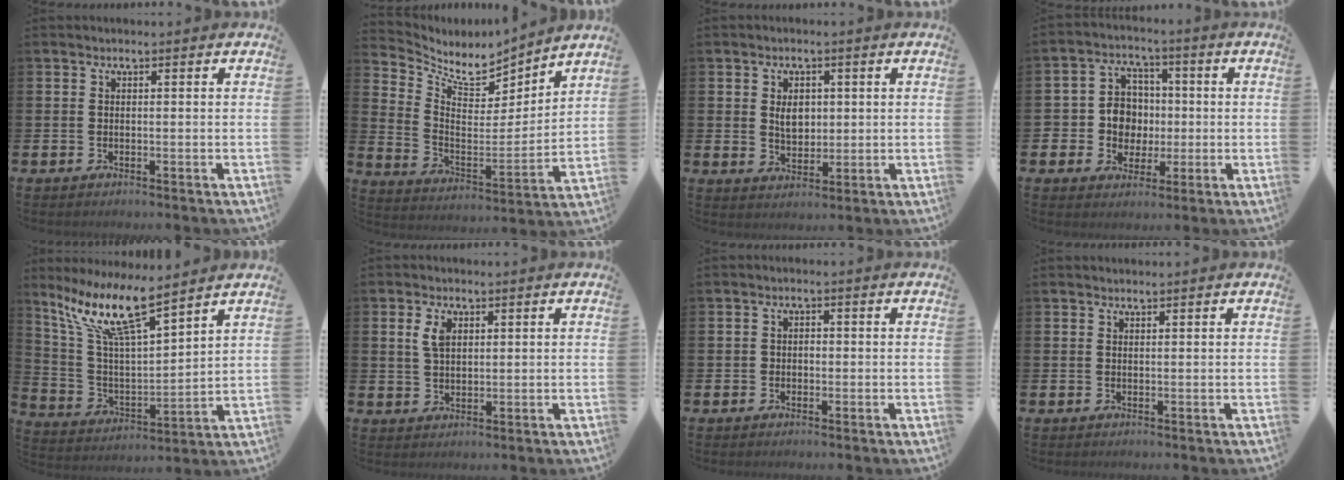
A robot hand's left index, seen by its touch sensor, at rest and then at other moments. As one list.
[{"total": 7.2, "force": [6.5, 2.6, 1.3], "torque": [-0.064, -0.057, 0.113]}, {"total": 3.4, "force": [0.9, 2.4, 2.3], "torque": [-0.033, 0.003, 0.012]}, {"total": 7.1, "force": [0.1, 6.6, 2.6], "torque": [-0.063, 0.016, 0.001]}, {"total": 11.4, "force": [8.6, 2.4, 7.1], "torque": [-0.164, -0.039, 0.149]}, {"total": 2.9, "force": [1.6, 1.7, 1.8], "torque": [-0.023, -0.001, 0.025]}, {"total": 1.3, "force": [-0.4, 1.1, 0.5], "torque": [-0.002, 0.002, -0.011]}, {"total": 0.6, "force": [0.6, 0.0, 0.0], "torque": [0.008, -0.004, 0.010]}]